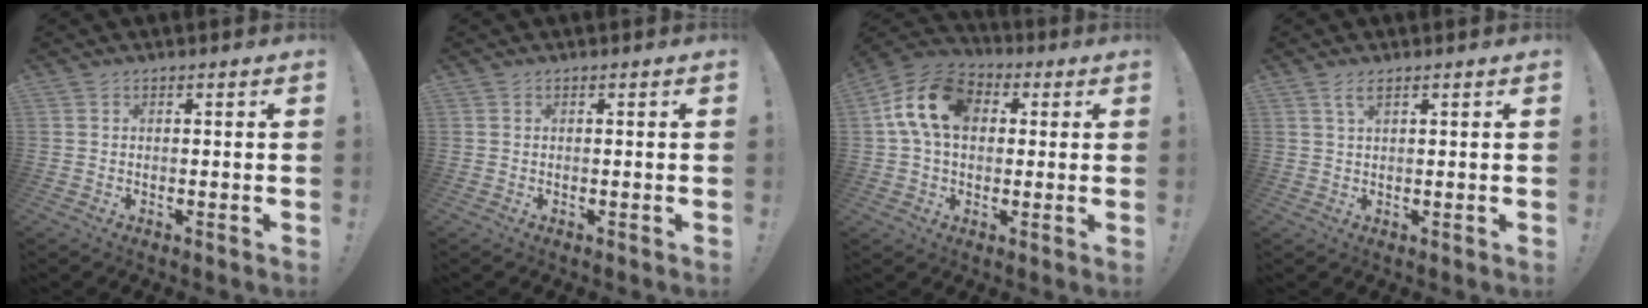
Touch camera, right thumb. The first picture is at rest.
{"total": 0.0}
{"total": 15.4, "force": [3.4, 10.7, 10.6], "torque": [-0.178, 0.013, 0.065]}
{"total": 2.7, "force": [1.5, 0.8, 2.1], "torque": [-0.037, -0.002, 0.026]}